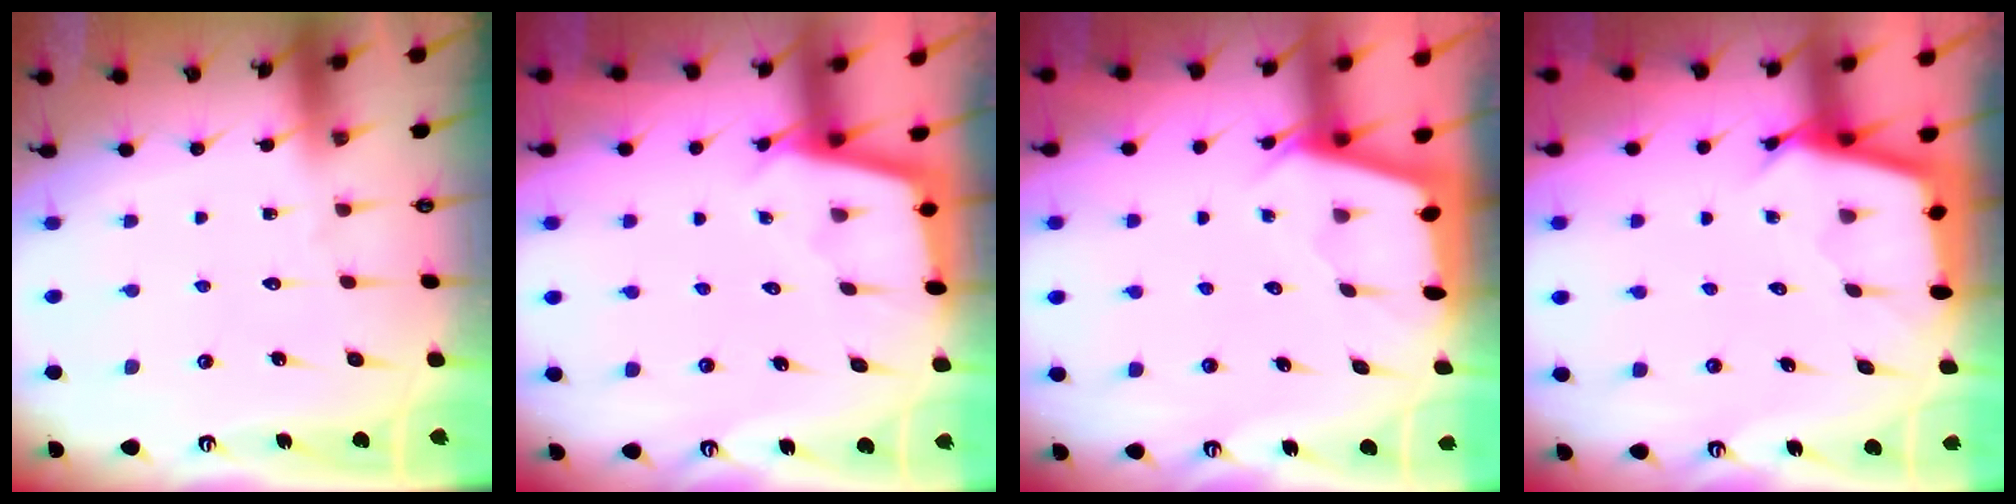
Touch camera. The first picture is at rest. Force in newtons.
{"total": 2.4, "press": 2.4, "slide": 0.2}
{"total": 2.0, "press": 2.0, "slide": 0.3}
{"total": 2.8, "press": 2.8, "slide": 0.3}